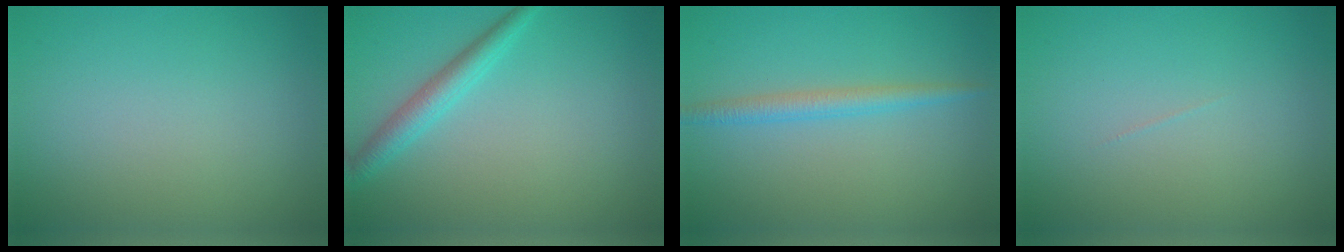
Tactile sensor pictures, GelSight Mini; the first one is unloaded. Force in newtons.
{"total": 2.6, "press": 2.5, "slide": 0.1}
{"total": 2.2, "press": 2.2, "slide": 0.1}
{"total": 0.0}